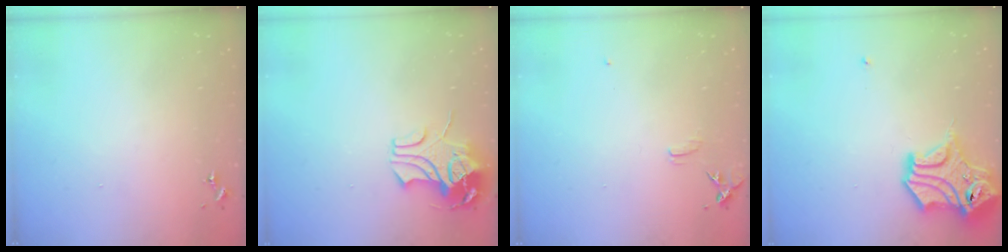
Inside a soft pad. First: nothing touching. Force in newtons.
{"total": 9.2, "press": 9.1, "slide": 1.2}
{"total": 6.3, "press": 6.2, "slide": 0.7}
{"total": 14.1, "press": 14.0, "slide": 1.9}